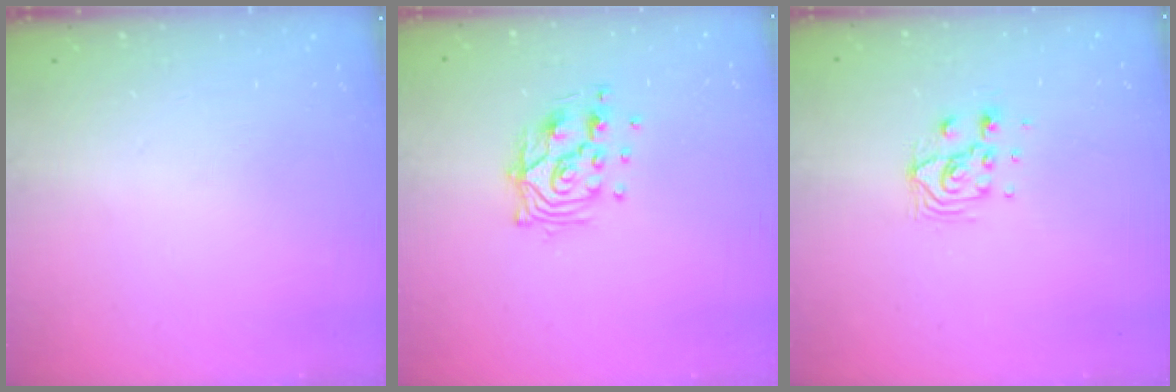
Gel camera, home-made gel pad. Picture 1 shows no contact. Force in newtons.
{"total": 10.6, "press": 10.6, "slide": 0.9}
{"total": 6.9, "press": 6.9, "slide": 0.4}